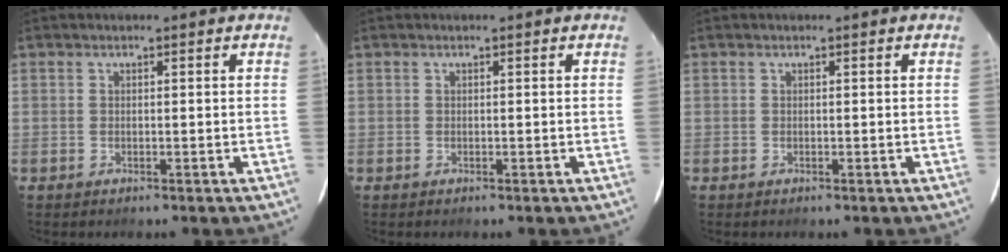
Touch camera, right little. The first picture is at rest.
{"total": 0.0}
{"total": 0.0}